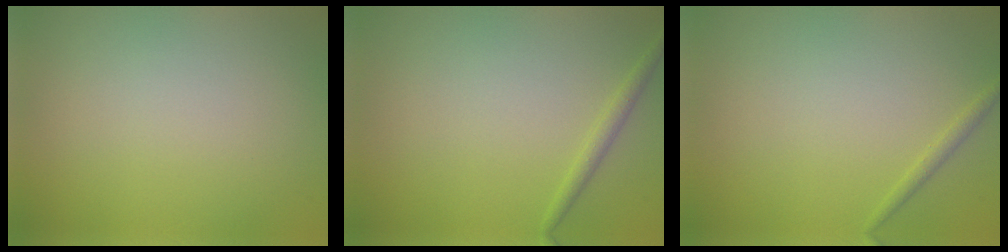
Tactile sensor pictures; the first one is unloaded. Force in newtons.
{"total": 1.2, "press": 1.2, "slide": 0.0}
{"total": 0.8, "press": 0.8, "slide": 0.0}